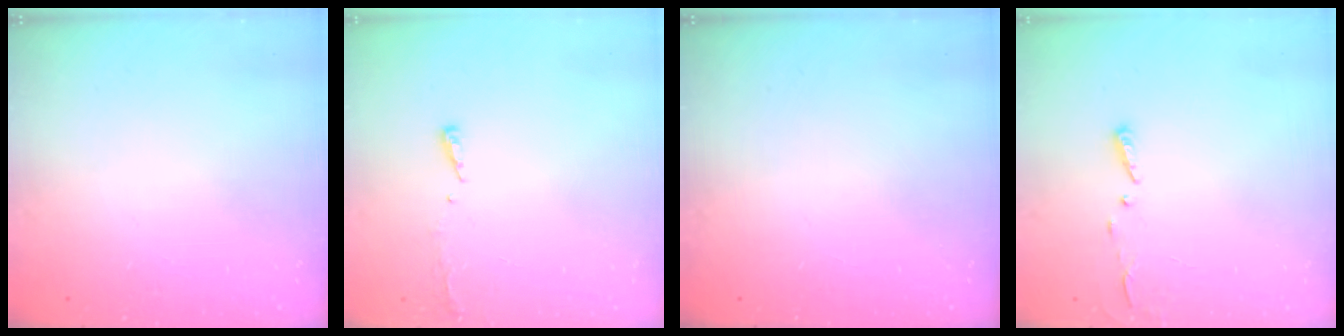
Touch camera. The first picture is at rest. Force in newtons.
{"total": 3.2, "press": 3.2, "slide": 0.6}
{"total": 0.0}
{"total": 3.0, "press": 2.9, "slide": 0.3}